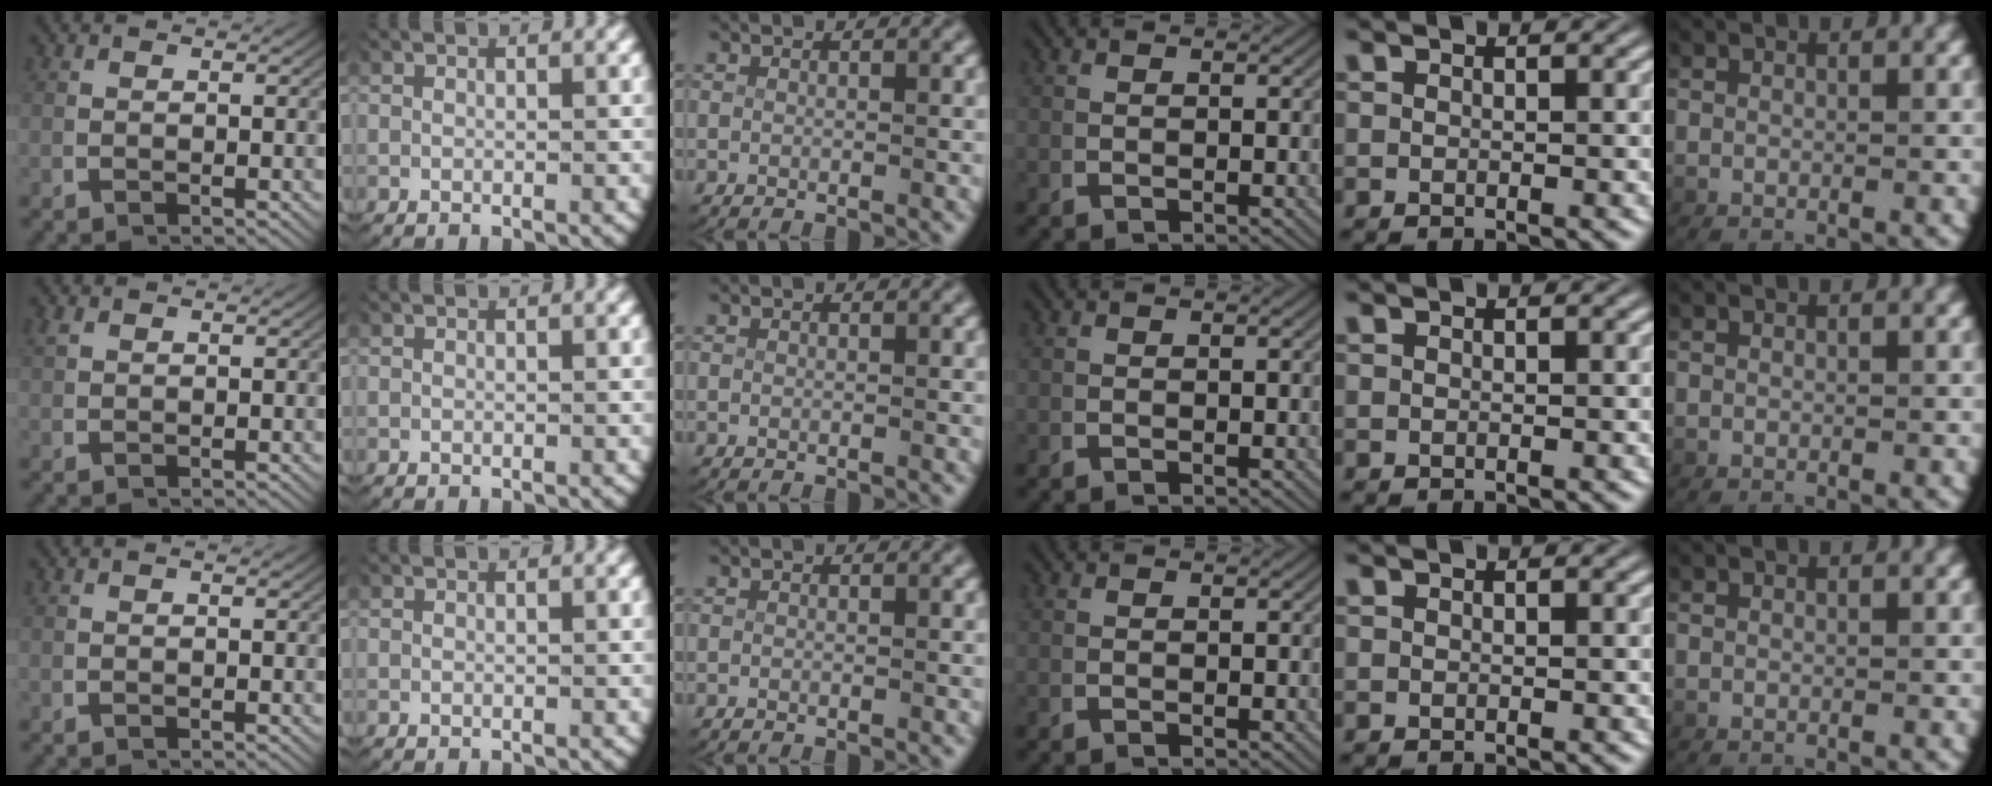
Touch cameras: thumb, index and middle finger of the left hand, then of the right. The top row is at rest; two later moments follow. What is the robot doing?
{"motion": "lift_and_place", "object": "paper"}